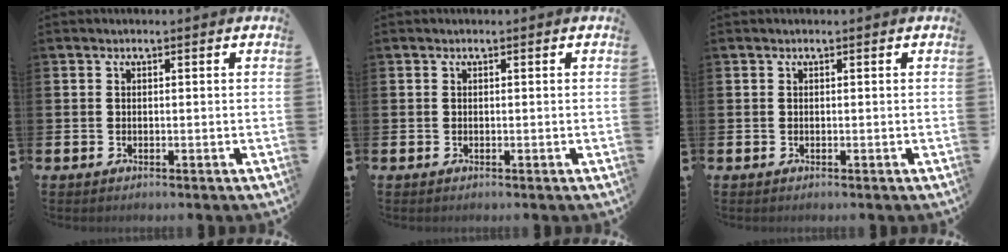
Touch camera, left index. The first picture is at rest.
{"total": 0.0}
{"total": 0.0}